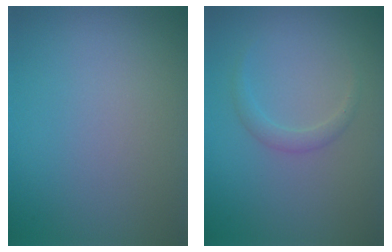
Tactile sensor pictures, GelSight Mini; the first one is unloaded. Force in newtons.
{"total": 1.2, "press": 1.2, "slide": 0.0}